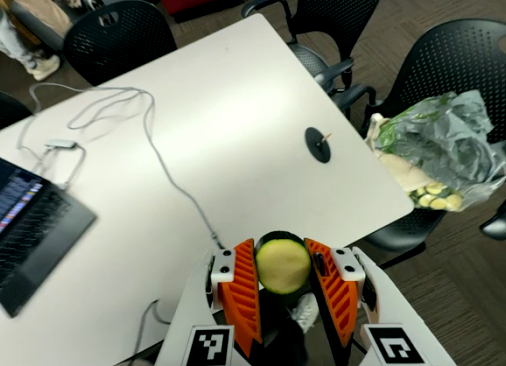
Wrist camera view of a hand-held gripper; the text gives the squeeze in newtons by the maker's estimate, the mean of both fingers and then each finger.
{"total": 8.3, "left": 8.0, "right": 8.6}